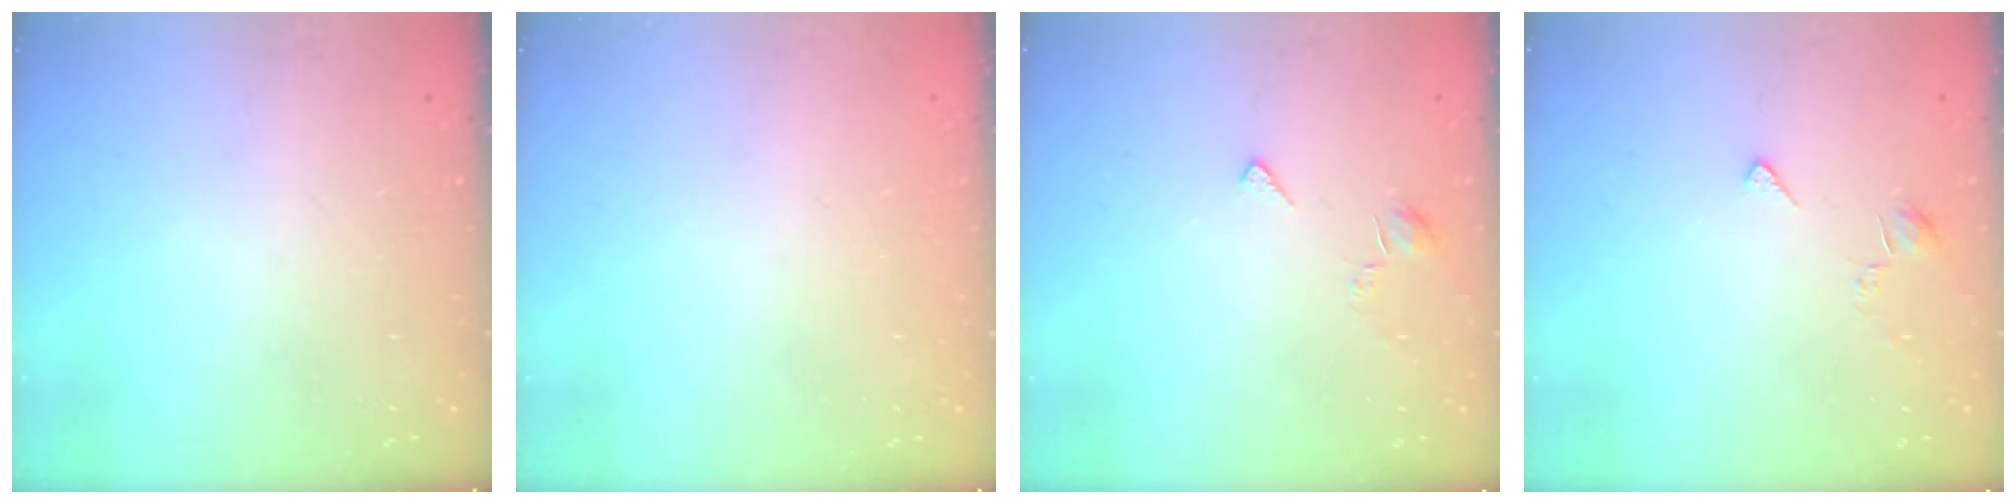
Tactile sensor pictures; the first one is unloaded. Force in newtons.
{"total": 2.0, "press": 2.0, "slide": 0.1}
{"total": 1.9, "press": 1.9, "slide": 0.4}
{"total": 1.9, "press": 1.9, "slide": 0.4}